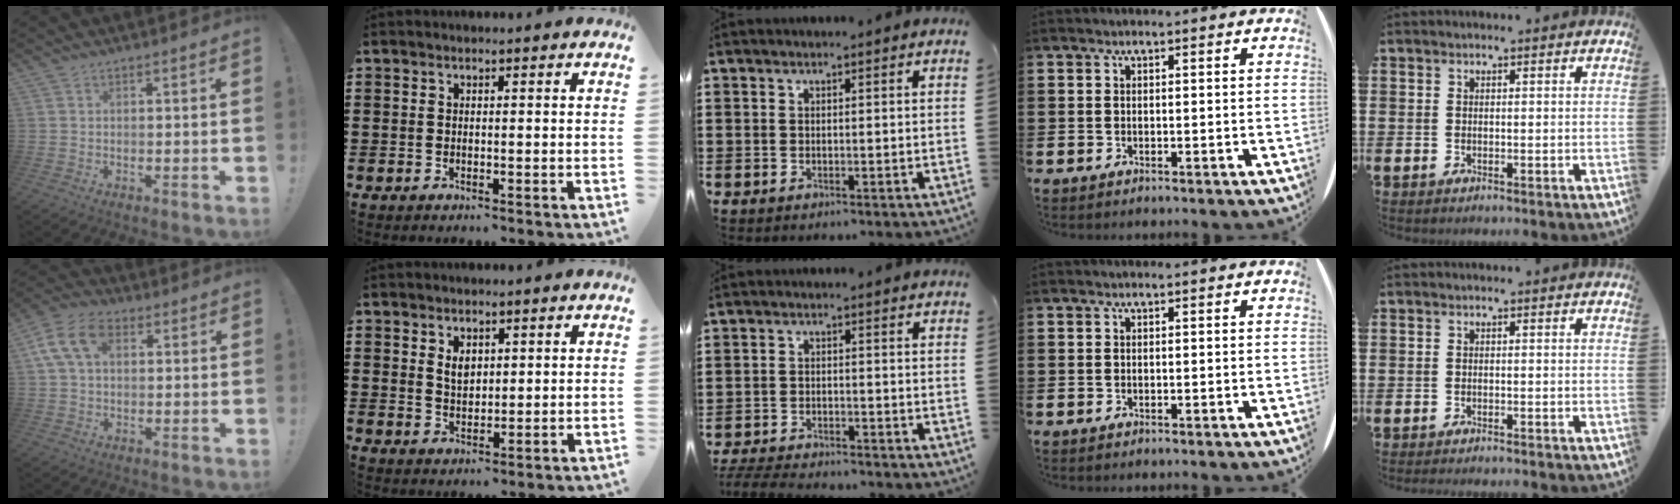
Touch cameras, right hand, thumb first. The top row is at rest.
{"thumb": {"total": 11.6, "force": [3.4, 7.5, 8.2], "torque": [-0.153, 0.007, 0.067]}, "index": {"total": 2.7, "force": [1.3, 1.7, 1.6], "torque": [-0.030, 0.002, 0.023]}, "middle": {"total": 4.1, "force": [-4.0, 0.4, 0.7], "torque": [-0.026, -0.006, -0.086]}, "little": {"total": 0.7, "force": [-0.7, -0.1, 0.1], "torque": [-0.002, -0.003, -0.014]}}